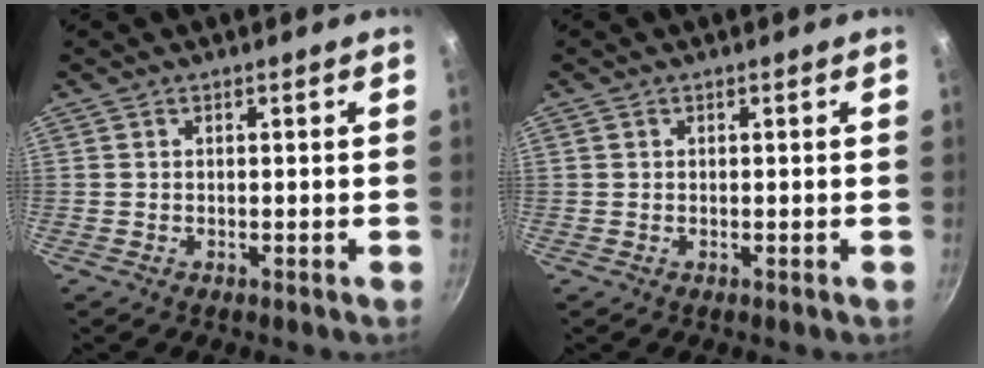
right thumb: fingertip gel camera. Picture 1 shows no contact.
{"total": 0.0}